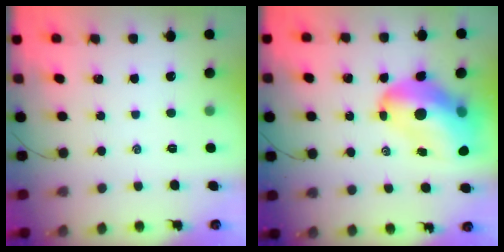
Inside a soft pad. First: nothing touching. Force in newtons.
{"total": 16.7, "press": 16.1, "slide": 4.6}